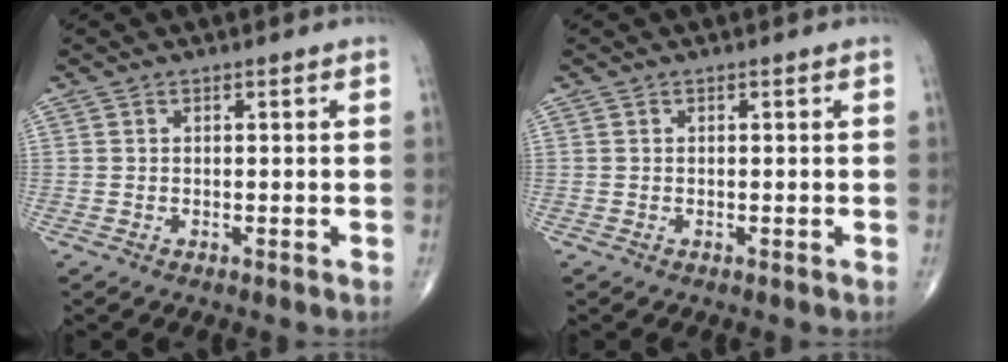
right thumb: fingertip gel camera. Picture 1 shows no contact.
{"total": 0.0}